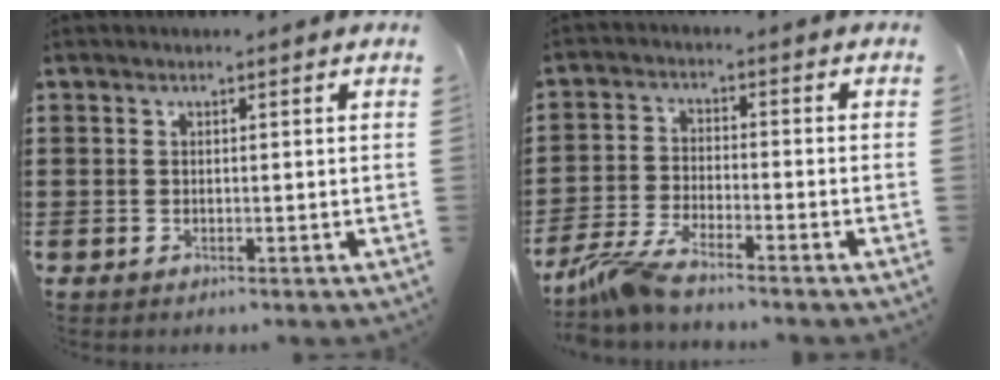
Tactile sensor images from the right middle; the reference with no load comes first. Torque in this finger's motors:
{"motor_torque": [0.68, 0.07, 0.09, 0.10]}